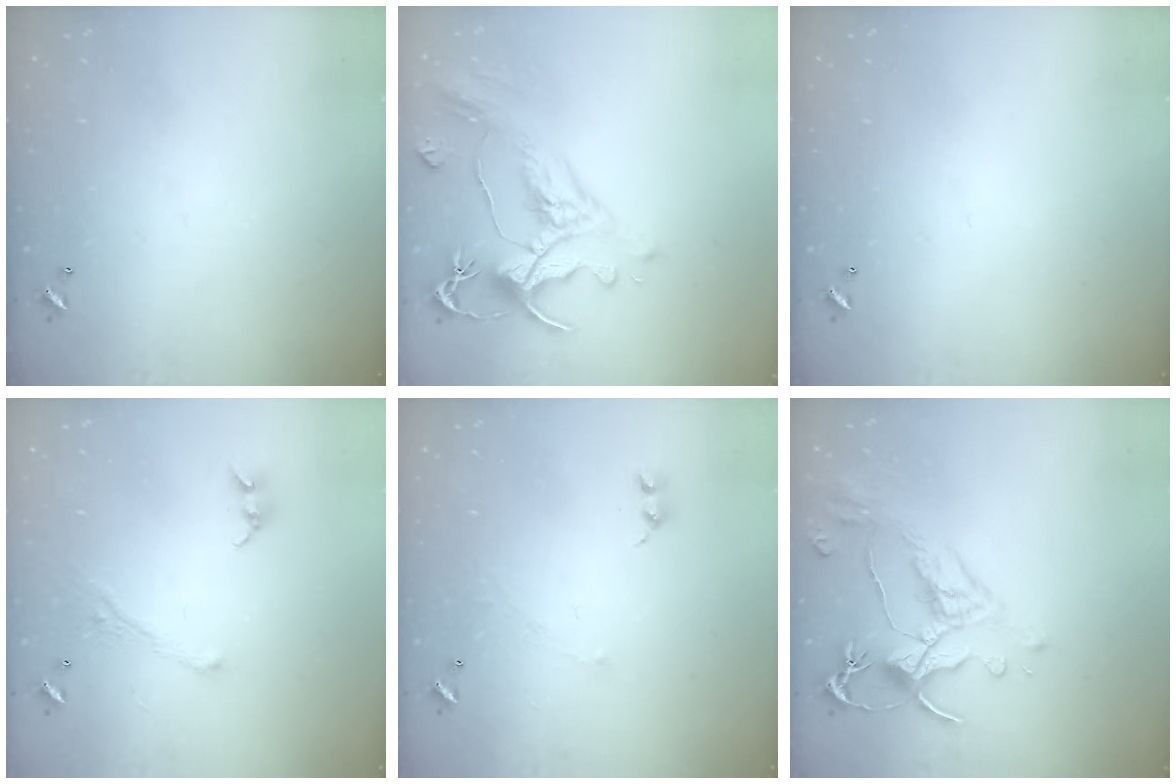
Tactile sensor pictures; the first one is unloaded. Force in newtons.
{"total": 1.5, "press": 0.2, "slide": 1.5}
{"total": 0.0}
{"total": 2.8, "press": 2.8, "slide": 0.1}
{"total": 2.0, "press": 1.9, "slide": 0.7}
{"total": 3.2, "press": 2.9, "slide": 1.4}